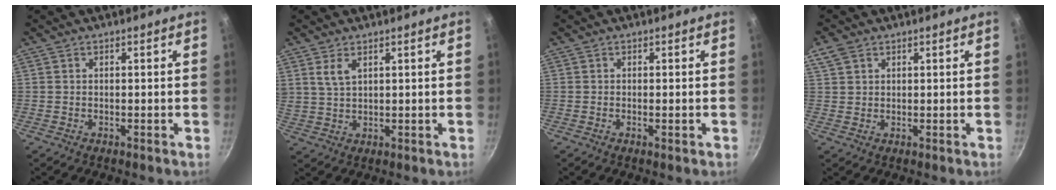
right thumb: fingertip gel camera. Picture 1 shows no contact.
{"total": 4.0, "force": [2.1, 1.8, 2.9], "torque": [-0.053, -0.008, 0.045]}
{"total": 0.9, "force": [-0.2, 0.2, 0.9], "torque": [-0.019, 0.000, -0.005]}
{"total": 3.5, "force": [1.9, 2.4, 1.6], "torque": [-0.024, 0.000, 0.039]}